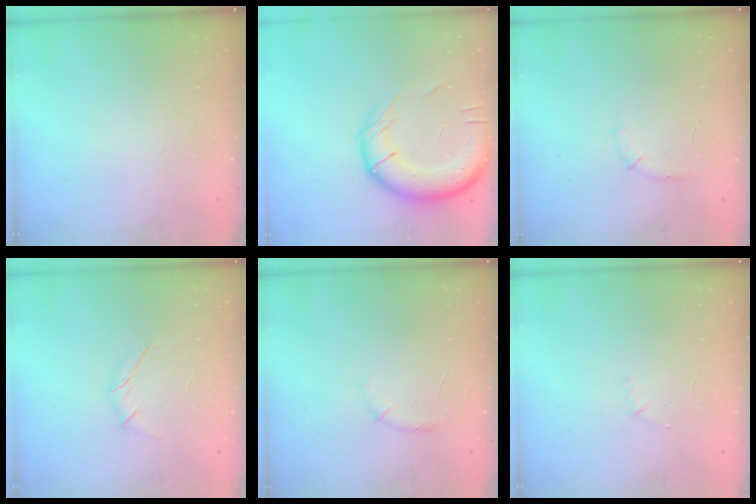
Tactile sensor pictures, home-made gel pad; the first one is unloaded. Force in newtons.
{"total": 15.7, "press": 15.3, "slide": 3.2}
{"total": 5.5, "press": 5.3, "slide": 1.5}
{"total": 3.9, "press": 3.8, "slide": 0.9}
{"total": 6.8, "press": 6.6, "slide": 1.8}
{"total": 2.9, "press": 2.8, "slide": 0.8}